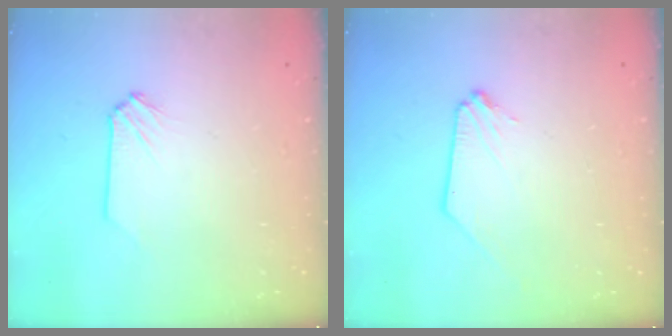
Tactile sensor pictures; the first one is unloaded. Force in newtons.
{"total": 0.0}